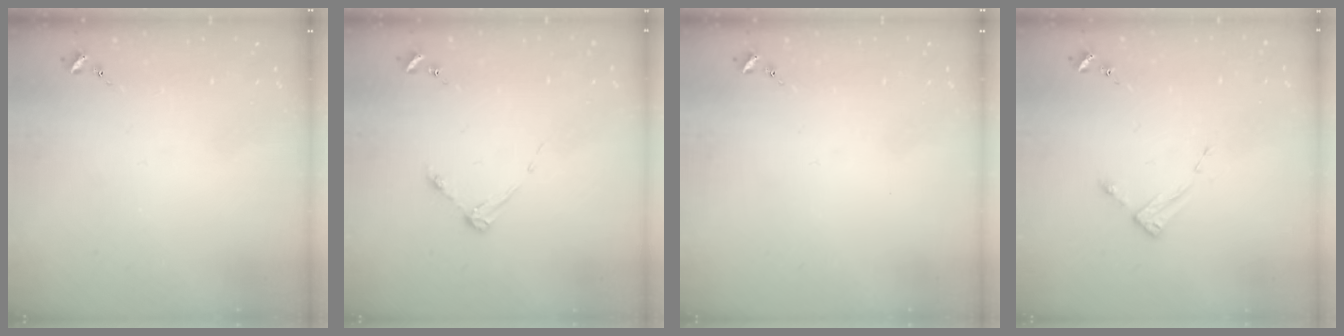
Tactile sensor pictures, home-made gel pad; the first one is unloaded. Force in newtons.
{"total": 3.7, "press": 3.7, "slide": 0.4}
{"total": 0.0}
{"total": 2.7, "press": 2.7, "slide": 0.4}